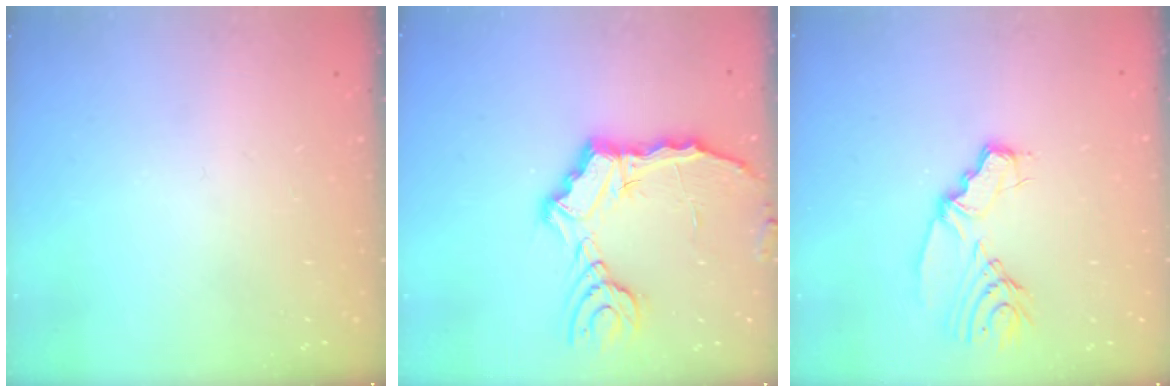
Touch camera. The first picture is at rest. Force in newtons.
{"total": 11.2, "press": 11.1, "slide": 1.3}
{"total": 6.8, "press": 6.8, "slide": 0.1}